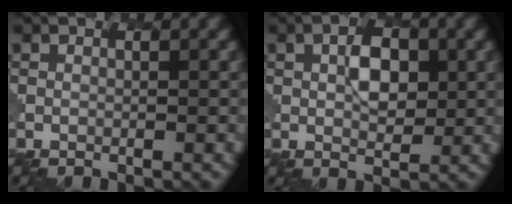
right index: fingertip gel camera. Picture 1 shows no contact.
{"total": 3.5, "force": [0.9, 2.0, 2.7], "torque": [-0.043, 0.002, 0.014]}